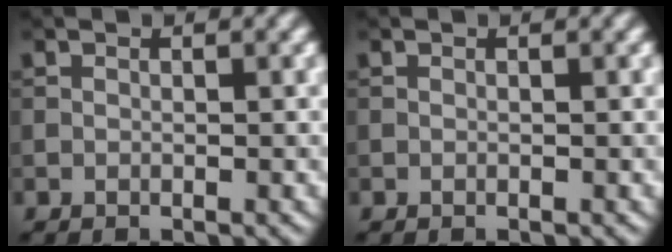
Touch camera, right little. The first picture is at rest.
{"total": 0.0}